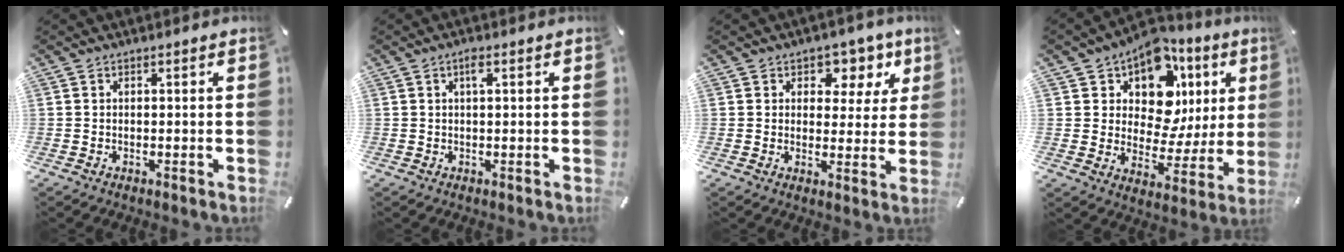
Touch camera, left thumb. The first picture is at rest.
{"total": 1.9, "force": [0.6, 0.5, 1.8], "torque": [-0.036, 0.005, 0.009]}
{"total": 7.4, "force": [4.0, 5.4, 3.3], "torque": [-0.026, -0.033, 0.062]}
{"total": 12.7, "force": [6.8, 8.5, 6.4], "torque": [-0.100, -0.062, 0.117]}